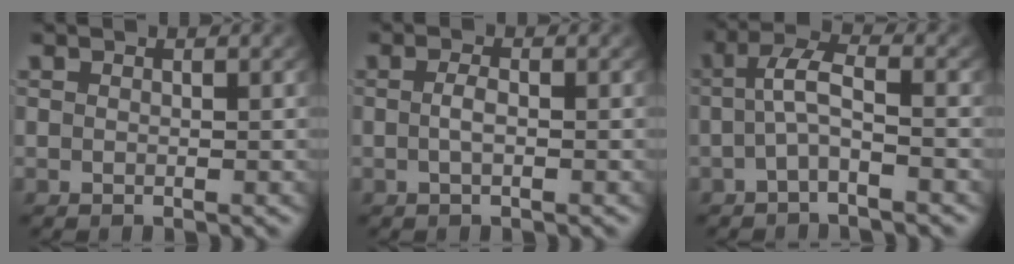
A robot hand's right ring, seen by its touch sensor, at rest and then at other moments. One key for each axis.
{"total": 1.2, "fx": -0.5, "fy": 0.1, "fz": 1.1, "tx": -0.030, "ty": -0.009, "tz": -0.005}
{"total": 2.9, "fx": -1.1, "fy": 0.9, "fz": 2.6, "tx": -0.053, "ty": -0.001, "tz": -0.020}